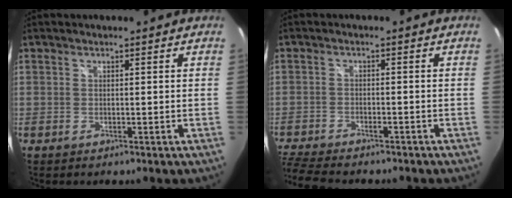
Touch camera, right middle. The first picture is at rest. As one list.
[{"total": 10.3, "force": [-8.9, 2.7, 4.3], "torque": [-0.120, -0.020, -0.154]}]